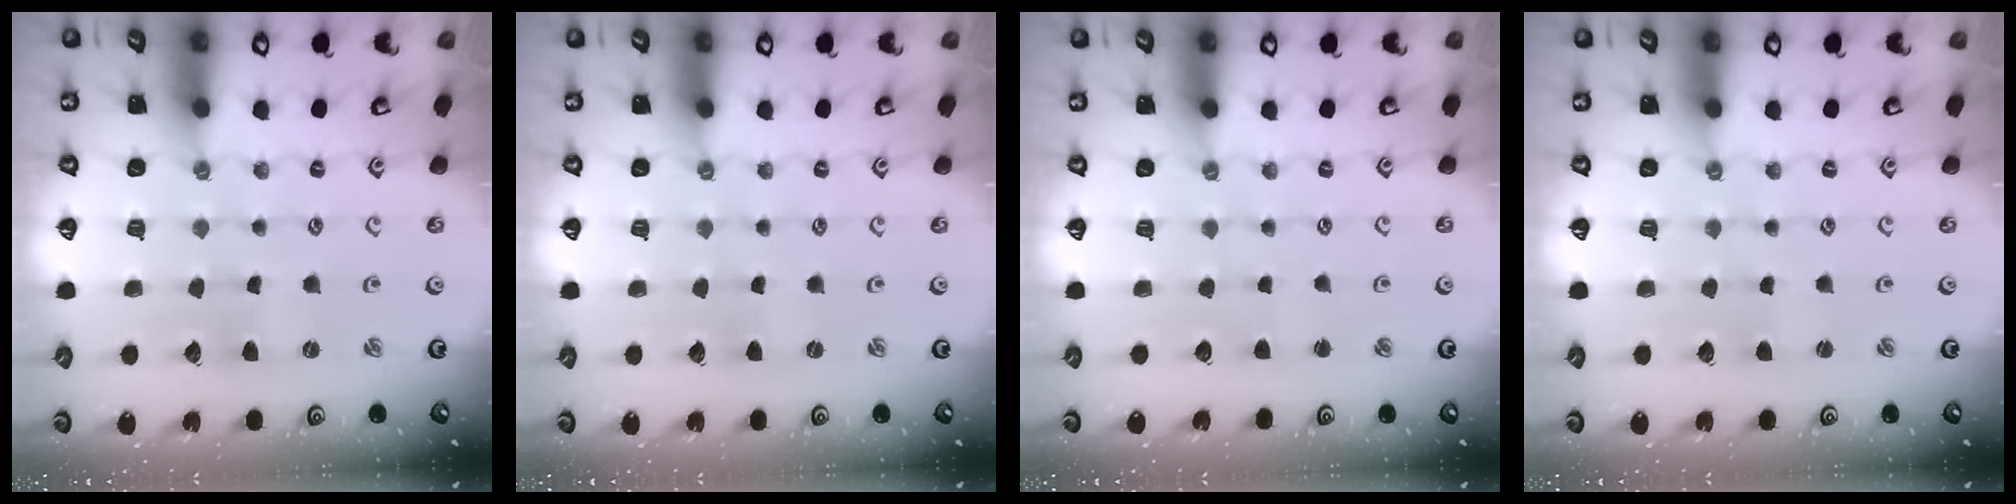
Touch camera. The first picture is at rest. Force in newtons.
{"total": 0.0}
{"total": 1.3, "press": 1.3, "slide": 0.2}
{"total": 1.4, "press": 1.4, "slide": 0.3}